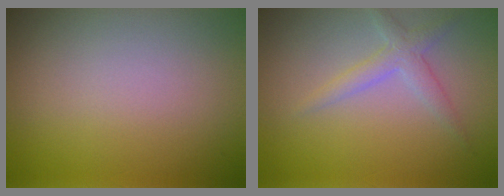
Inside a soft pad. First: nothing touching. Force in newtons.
{"total": 2.2, "press": 2.2, "slide": 0.0}